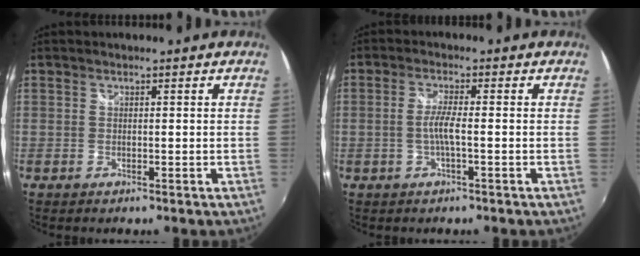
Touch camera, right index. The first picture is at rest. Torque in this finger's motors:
{"motor_torque": [0.81, -0.35, 0.50, 0.13]}